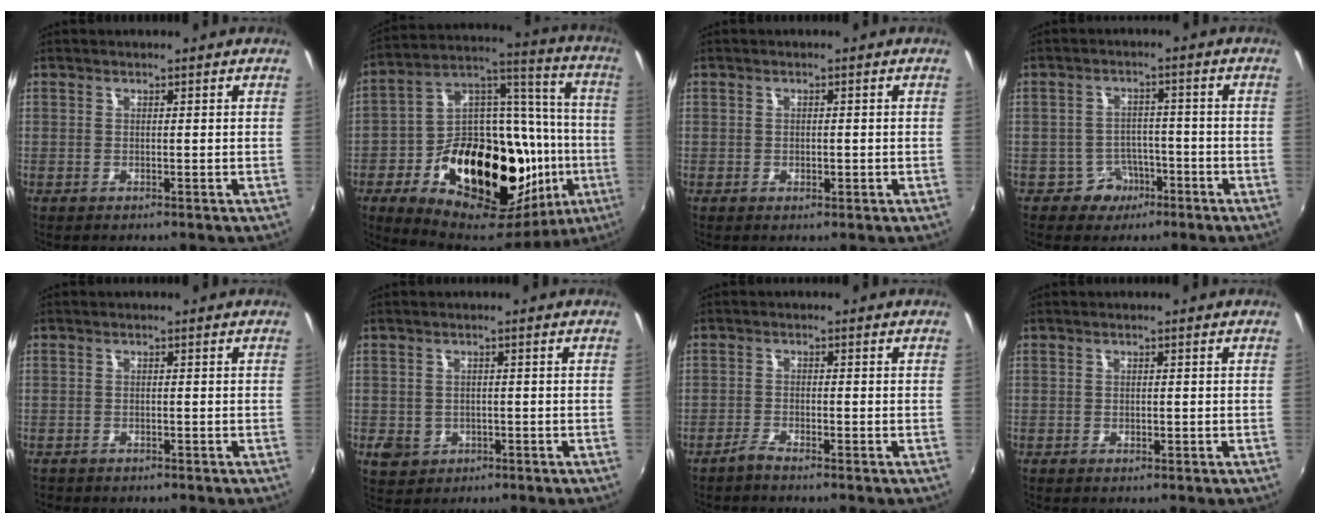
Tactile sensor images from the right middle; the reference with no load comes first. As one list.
[{"total": 34.9, "force": [-9.7, 19.7, 27.1], "torque": [-0.451, 0.022, -0.132]}, {"total": 1.2, "force": [-0.4, 0.9, 0.6], "torque": [-0.008, -0.004, -0.008]}, {"total": 5.1, "force": [-3.0, 4.0, 0.6], "torque": [-0.018, 0.015, -0.042]}, {"total": 1.3, "force": [-1.0, 0.8, 0.2], "torque": [-0.009, -0.002, -0.016]}, {"total": 4.4, "force": [-1.2, 3.9, 1.7], "torque": [-0.038, -0.003, -0.011]}, {"total": 2.0, "force": [-1.9, 0.2, 0.7], "torque": [-0.026, -0.003, -0.039]}, {"total": 0.9, "force": [-0.3, 0.7, 0.4], "torque": [-0.006, -0.003, -0.006]}]